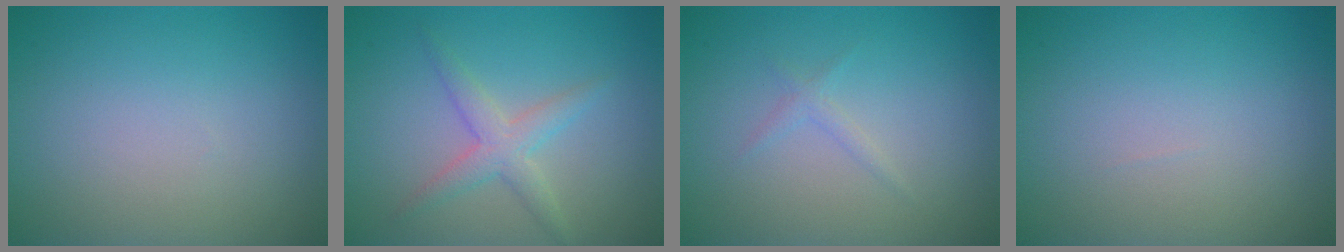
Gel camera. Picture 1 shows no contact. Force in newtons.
{"total": 2.6, "press": 2.6, "slide": 0.2}
{"total": 0.9, "press": 0.9, "slide": 0.0}
{"total": 0.0}